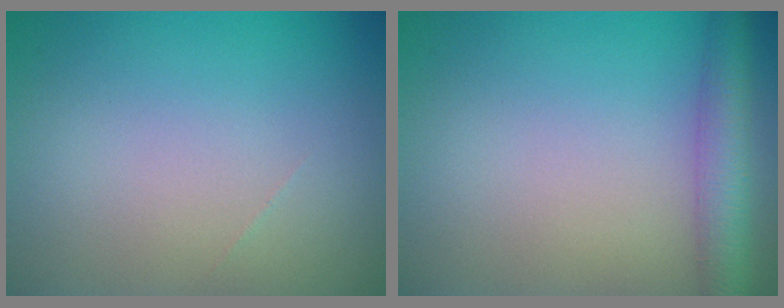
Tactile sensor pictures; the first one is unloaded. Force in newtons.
{"total": 4.2, "press": 4.2, "slide": 0.1}